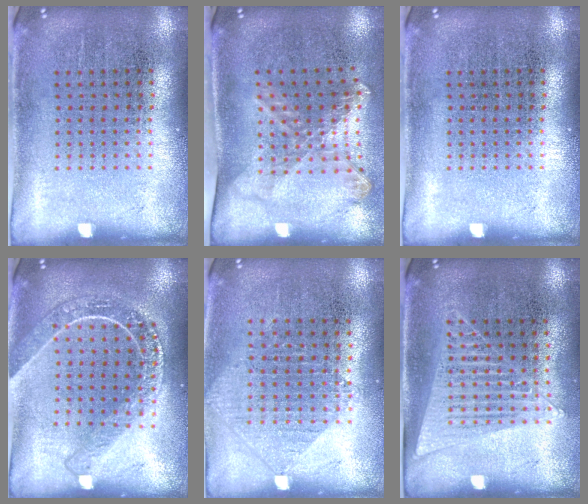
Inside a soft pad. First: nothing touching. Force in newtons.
{"total": 1.9, "press": 1.4, "slide": 1.3}
{"total": 0.0}
{"total": 1.9, "press": 1.7, "slide": 0.8}
{"total": 0.9, "press": 0.9, "slide": 0.2}
{"total": 1.2, "press": 1.2, "slide": 0.4}